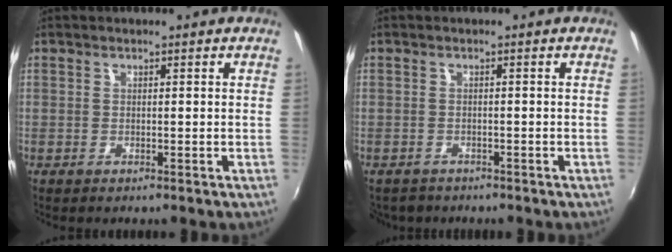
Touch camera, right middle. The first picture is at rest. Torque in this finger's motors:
{"motor_torque": [-0.31, -0.37, -0.03, 0.00]}